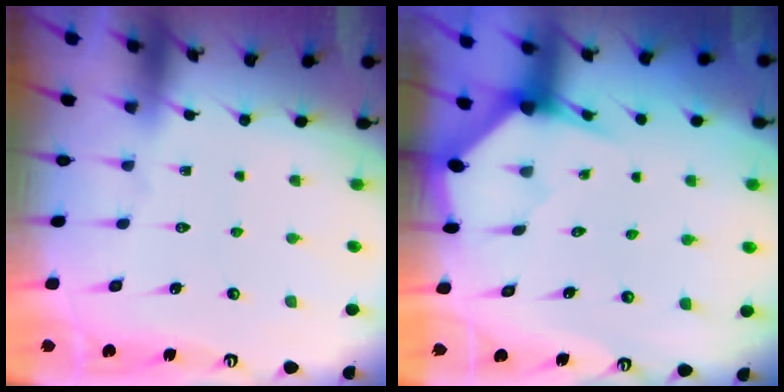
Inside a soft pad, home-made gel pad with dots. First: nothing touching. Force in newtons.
{"total": 3.0, "press": 3.0, "slide": 0.2}